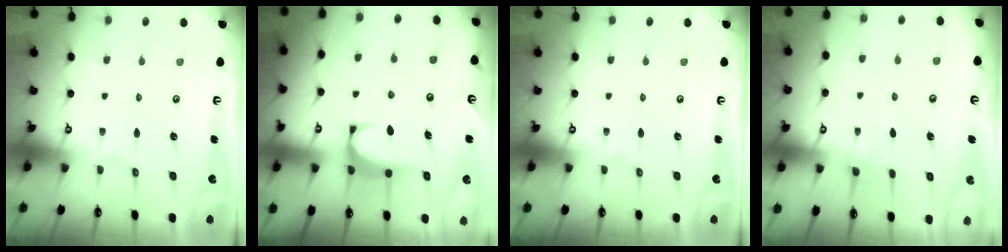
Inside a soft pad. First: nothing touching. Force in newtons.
{"total": 1.9, "press": 1.8, "slide": 0.3}
{"total": 0.0}
{"total": 1.8, "press": 1.8, "slide": 0.4}